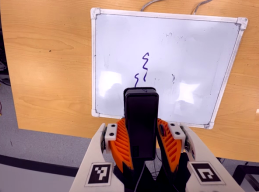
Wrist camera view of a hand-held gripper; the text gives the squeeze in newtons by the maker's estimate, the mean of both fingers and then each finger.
{"total": 8.9, "left": 7.8, "right": 10.0}